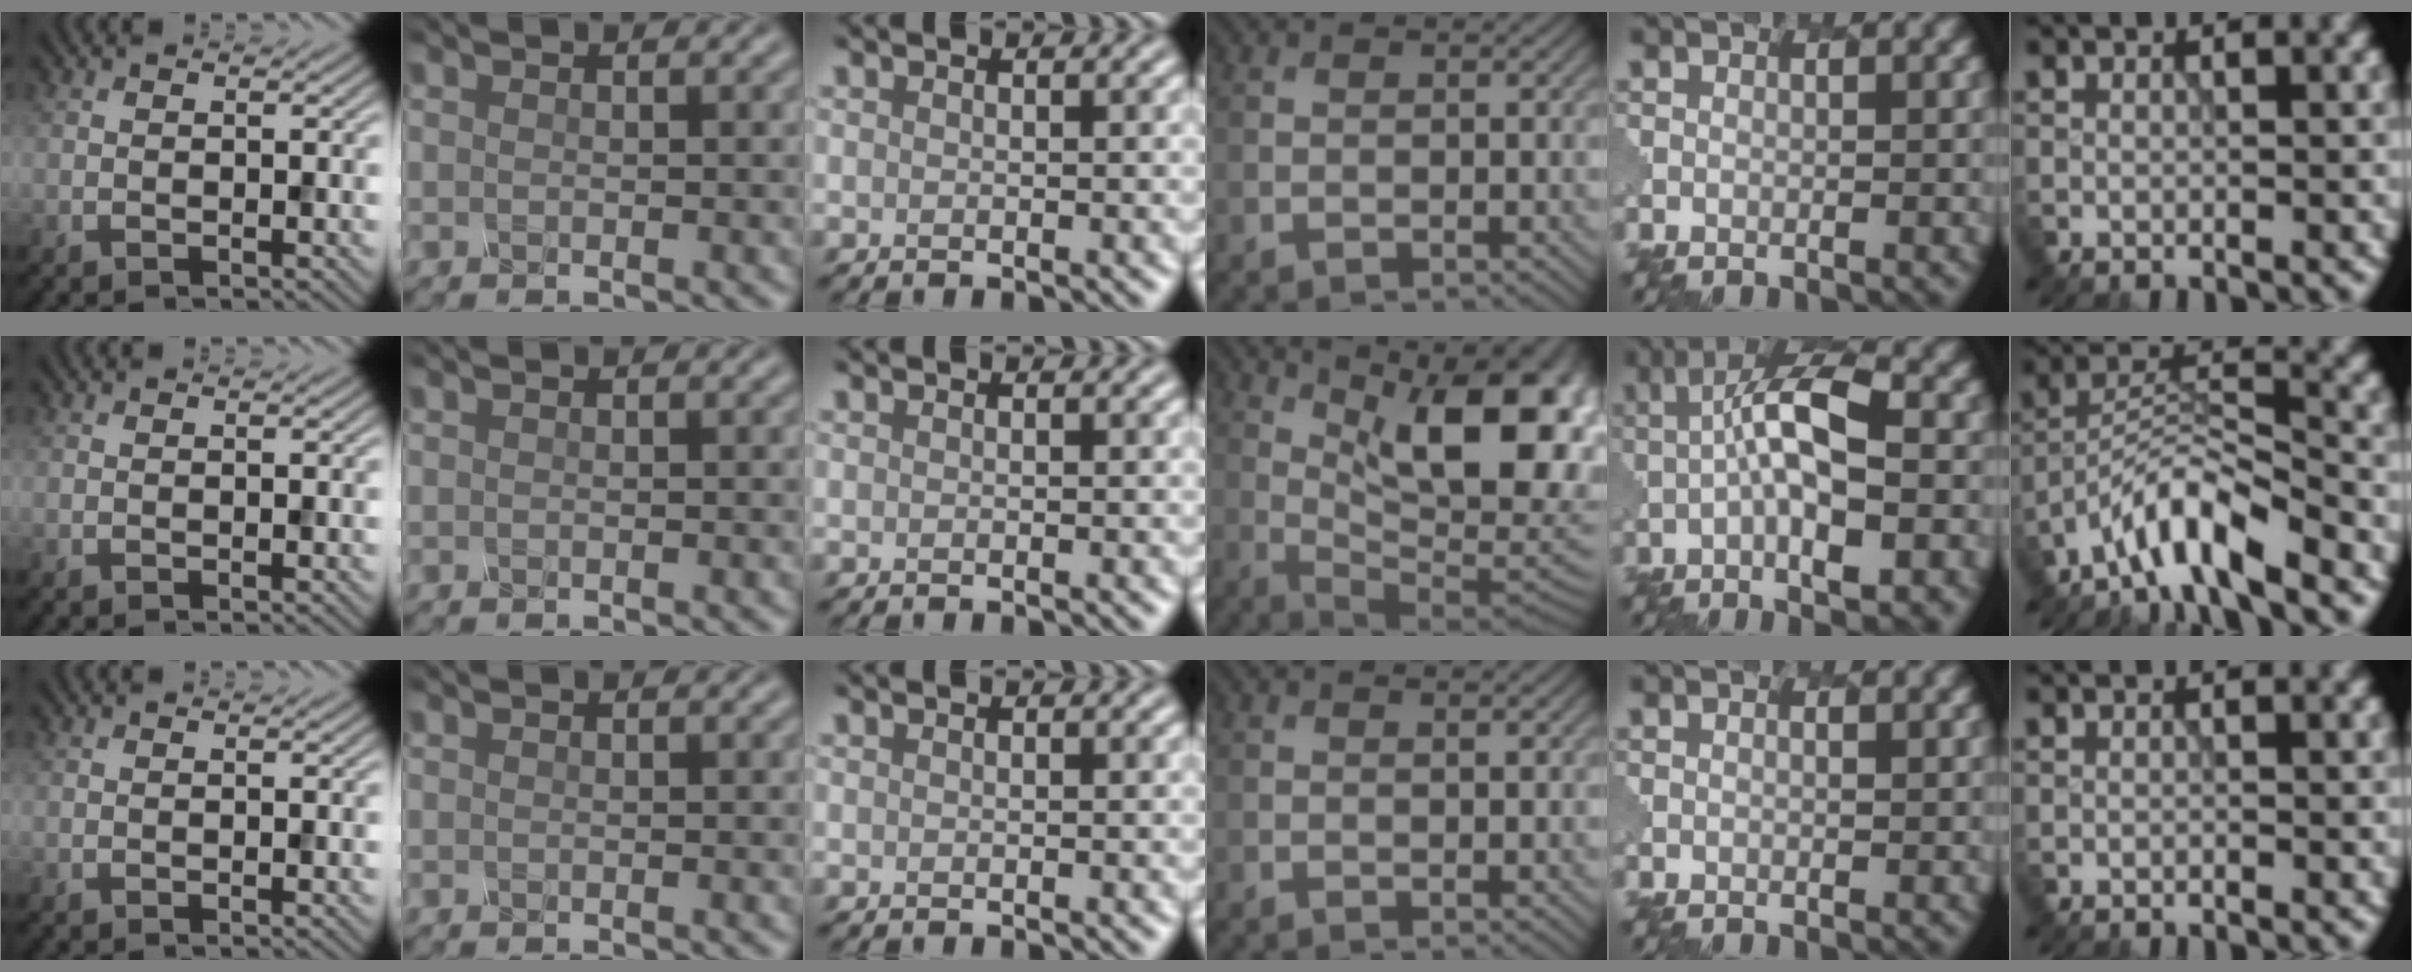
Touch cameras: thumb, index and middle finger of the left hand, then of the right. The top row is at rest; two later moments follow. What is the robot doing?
{"motion": "shake", "object": "salt shaker"}